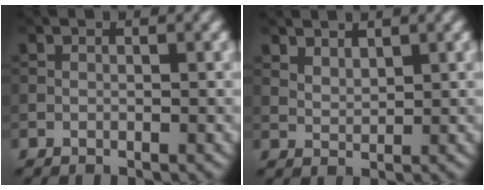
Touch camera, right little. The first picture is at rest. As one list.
[{"total": 1.9, "force": [1.6, 0.7, 0.7], "torque": [-0.017, -0.002, 0.036]}]